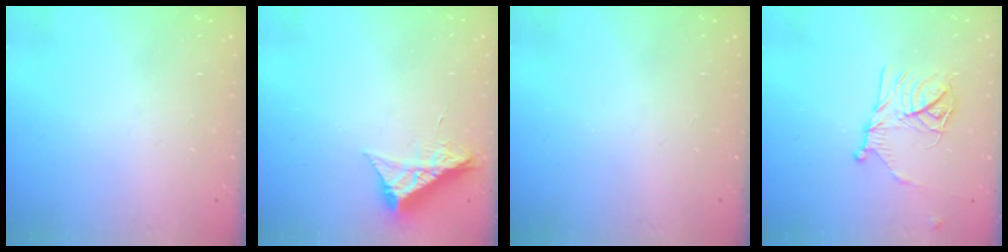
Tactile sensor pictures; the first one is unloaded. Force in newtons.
{"total": 8.6, "press": 8.6, "slide": 0.4}
{"total": 0.0}
{"total": 13.2, "press": 13.2, "slide": 0.8}